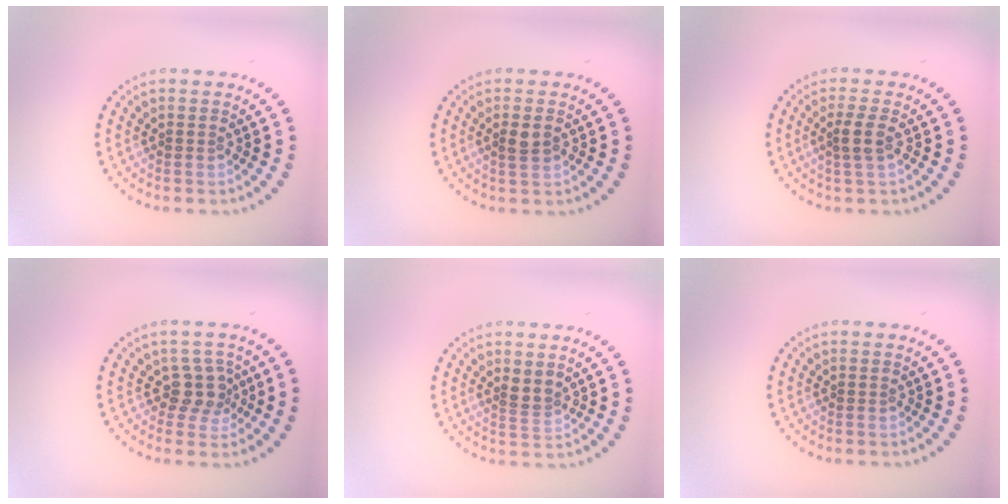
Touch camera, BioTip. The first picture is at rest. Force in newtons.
{"total": 1.6, "press": 1.5, "slide": 0.4}
{"total": 1.9, "press": 1.6, "slide": 1.0}
{"total": 2.4, "press": 2.0, "slide": 1.4}
{"total": 1.7, "press": 1.4, "slide": 1.1}
{"total": 0.0}